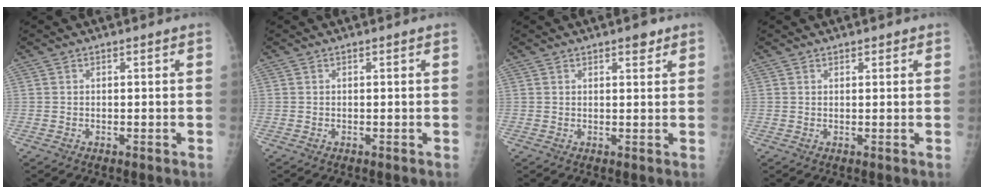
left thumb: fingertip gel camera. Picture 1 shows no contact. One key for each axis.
{"total": 0.0}
{"total": 2.3, "fx": 1.5, "fy": 1.0, "fz": 1.5, "tx": -0.012, "ty": -0.007, "tz": 0.020}
{"total": 1.0, "fx": 0.8, "fy": 0.6, "fz": 0.3, "tx": 0.006, "ty": -0.004, "tz": 0.007}